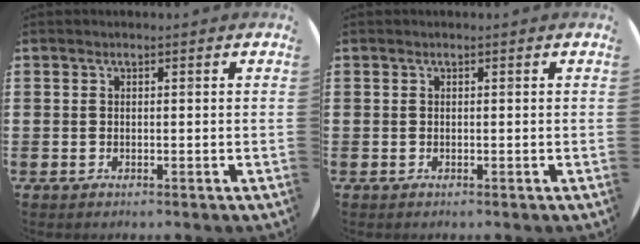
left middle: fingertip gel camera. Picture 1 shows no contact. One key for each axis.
{"total": 0.0}